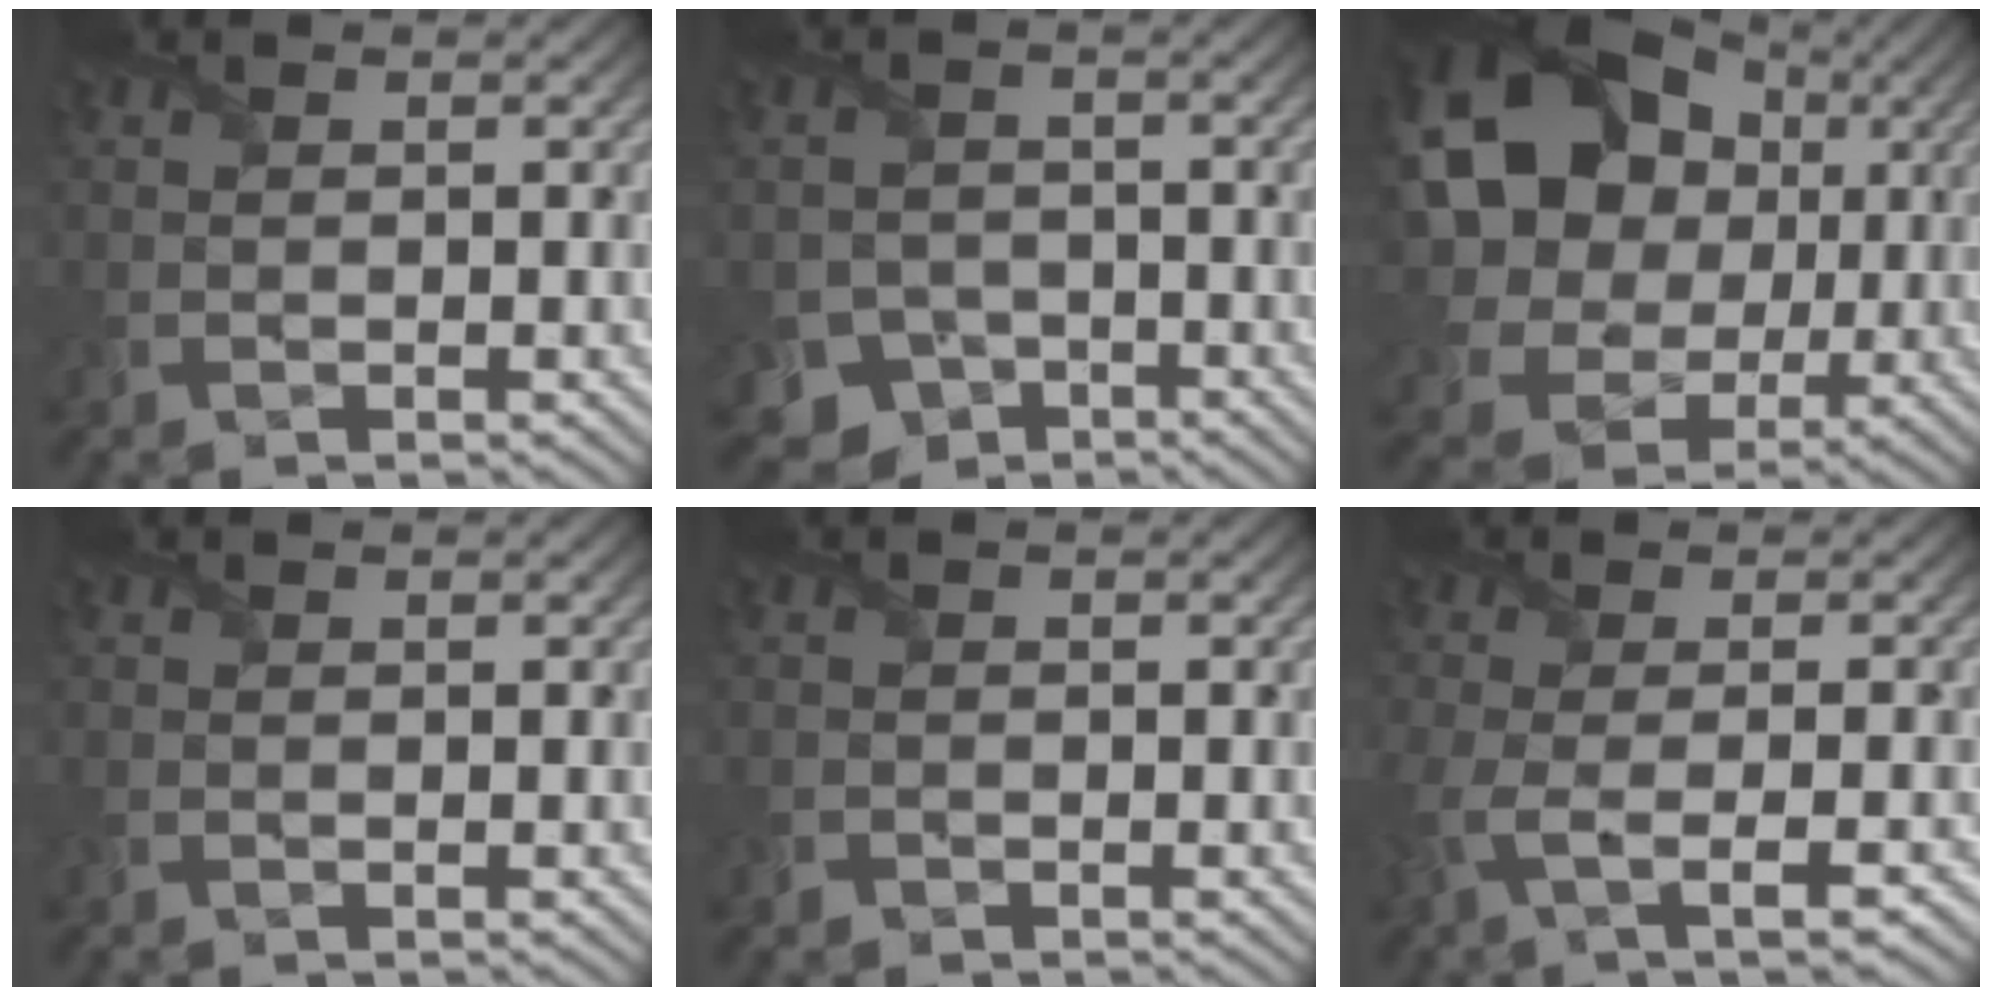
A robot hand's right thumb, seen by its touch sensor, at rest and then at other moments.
{"total": 5.0, "force": [-3.2, 3.8, 0.9], "torque": [-0.013, -0.009, -0.055]}
{"total": 19.3, "force": [3.7, 15.9, 10.3], "torque": [-0.269, 0.014, 0.082]}
{"total": 0.0}
{"total": 0.7, "force": [-0.6, 0.4, -0.2], "torque": [0.005, -0.004, -0.011]}
{"total": 5.3, "force": [-2.1, 1.2, 4.8], "torque": [-0.085, -0.006, -0.049]}